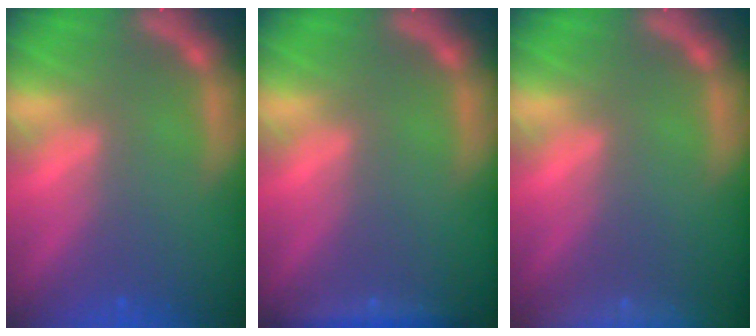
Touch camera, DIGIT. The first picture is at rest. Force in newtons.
{"total": 2.4}
{"total": 9.0}